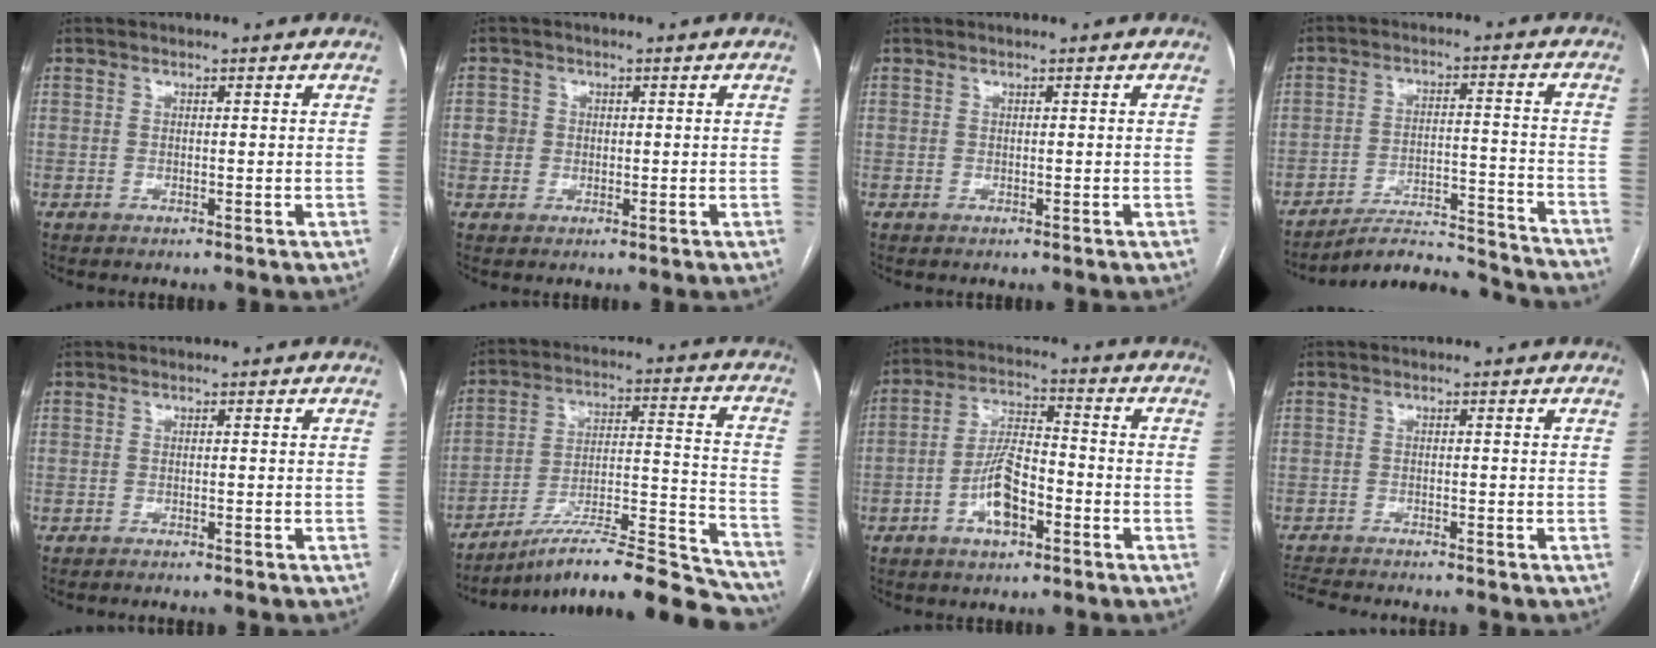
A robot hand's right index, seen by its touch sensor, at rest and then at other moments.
{"total": 2.2, "force": [0.0, 2.2, 0.3], "torque": [0.000, 0.010, 0.001]}
{"total": 0.0}
{"total": 13.9, "force": [-13.8, -0.6, 1.7], "torque": [-0.014, 0.021, -0.205]}
{"total": 3.4, "force": [-3.2, 0.3, 1.2], "torque": [-0.015, -0.003, -0.039]}
{"total": 23.0, "force": [-20.7, 2.4, 9.8], "torque": [-0.098, 0.030, -0.315]}
{"total": 8.6, "force": [-3.6, 3.3, 7.1], "torque": [-0.147, 0.015, -0.064]}
{"total": 8.6, "force": [-8.1, 0.9, 3.0], "torque": [-0.046, -0.007, -0.124]}